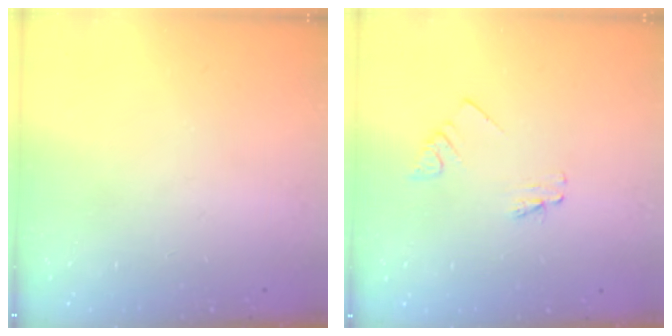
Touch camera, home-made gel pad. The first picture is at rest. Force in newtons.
{"total": 1.6, "press": 1.6, "slide": 0.2}